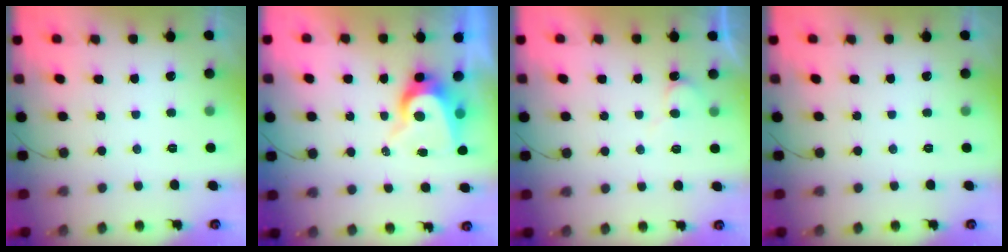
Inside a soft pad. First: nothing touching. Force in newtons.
{"total": 7.9, "press": 7.9, "slide": 0.7}
{"total": 7.6, "press": 7.6, "slide": 0.5}
{"total": 0.0}